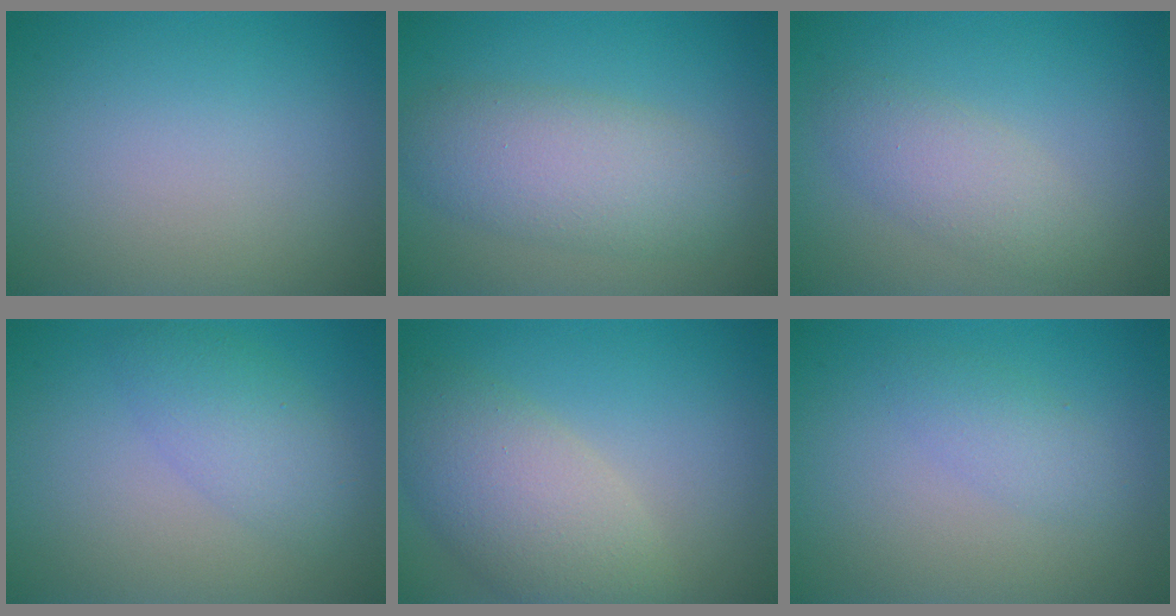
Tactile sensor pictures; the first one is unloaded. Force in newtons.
{"total": 5.4, "press": 5.4, "slide": 0.2}
{"total": 2.8, "press": 2.8, "slide": 0.1}
{"total": 3.5, "press": 3.4, "slide": 0.1}
{"total": 6.2, "press": 6.1, "slide": 0.7}
{"total": 1.7, "press": 1.7, "slide": 0.0}